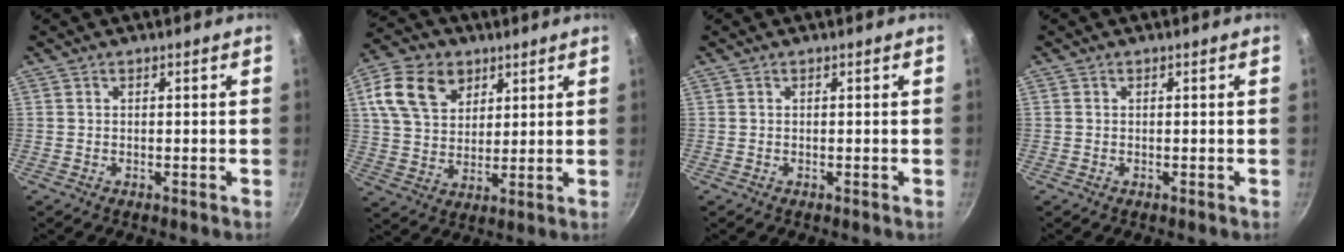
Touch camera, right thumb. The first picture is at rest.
{"total": 13.4, "force": [5.8, 9.6, 7.4], "torque": [-0.113, -0.009, 0.102]}
{"total": 0.0}
{"total": 0.0}